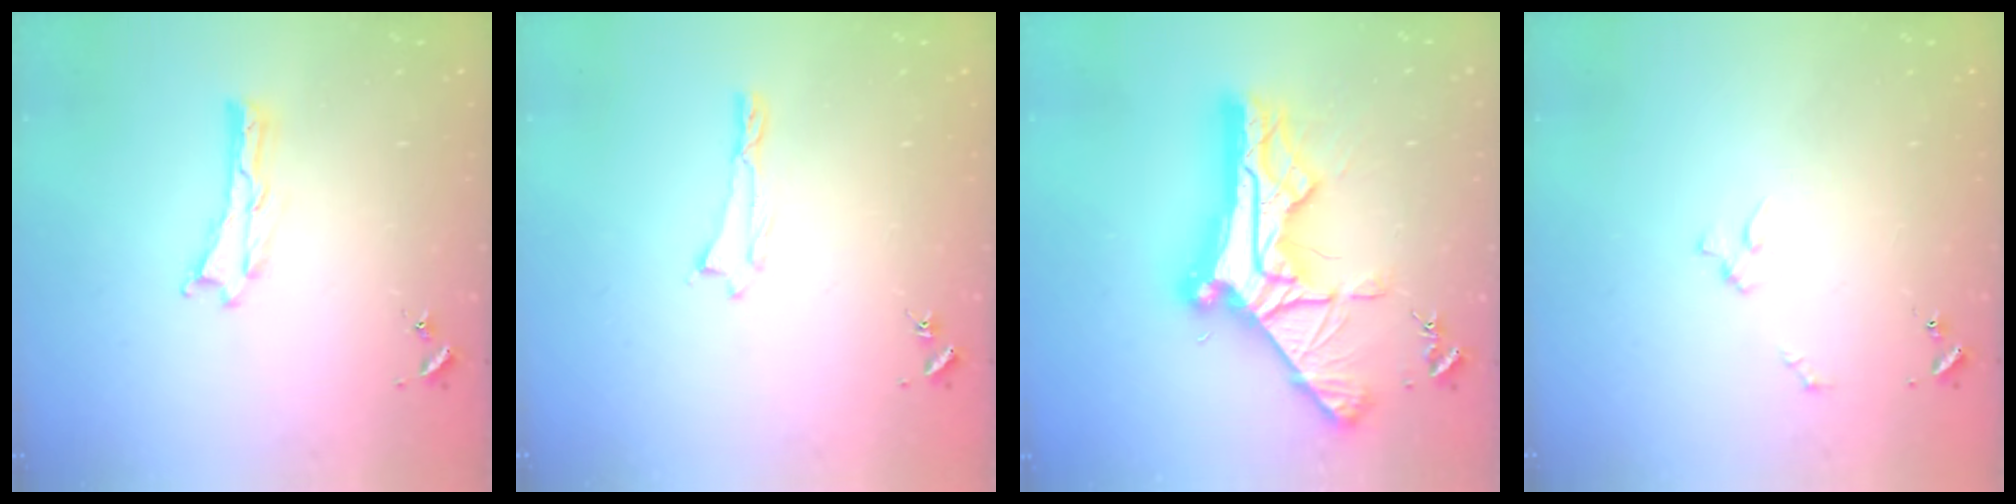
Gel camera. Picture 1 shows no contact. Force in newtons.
{"total": 0.0}
{"total": 14.5, "press": 14.5, "slide": 1.5}
{"total": 2.0, "press": 2.0, "slide": 0.2}